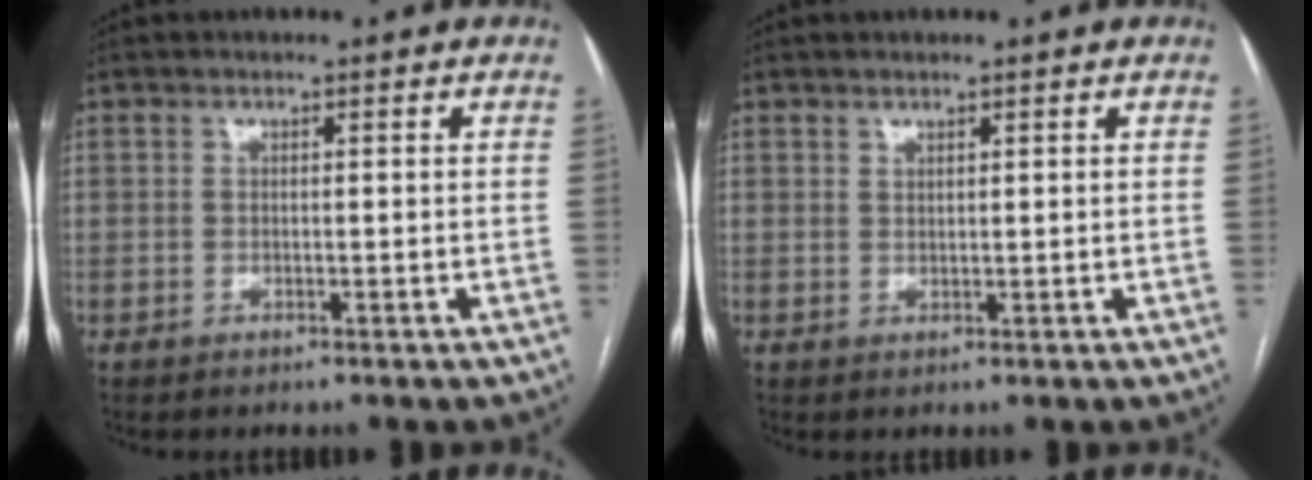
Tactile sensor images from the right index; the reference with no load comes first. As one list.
[{"total": 0.6, "force": [0.6, 0.2, 0.2], "torque": [-0.003, -0.005, 0.010]}]